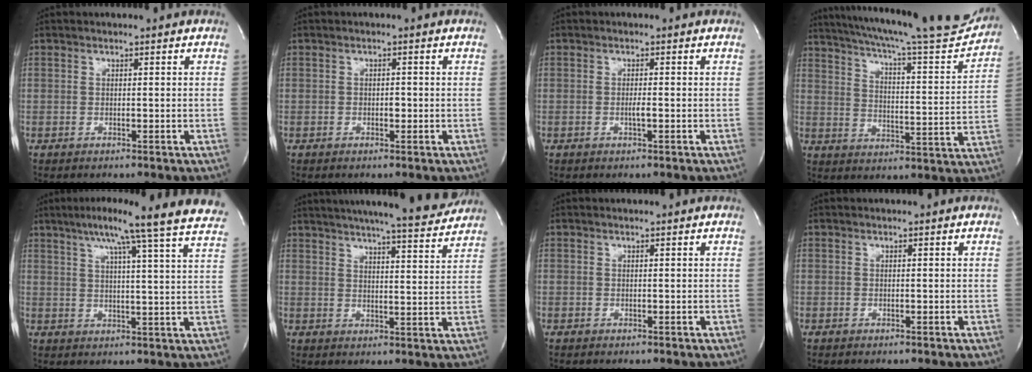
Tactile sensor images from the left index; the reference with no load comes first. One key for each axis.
{"total": 0.9, "fx": -0.4, "fy": 0.5, "fz": 0.7, "tx": -0.011, "ty": -0.001, "tz": -0.008}
{"total": 1.1, "fx": -0.5, "fy": -0.1, "fz": 1.0, "tx": -0.022, "ty": -0.004, "tz": -0.009}
{"total": 24.3, "fx": 21.9, "fy": 1.5, "fz": 10.5, "tx": -0.172, "ty": -0.049, "tz": 0.288}
{"total": 21.8, "fx": 18.4, "fy": -1.8, "fz": 11.5, "tx": -0.183, "ty": -0.031, "tz": 0.222}
{"total": 18.3, "fx": 16.6, "fy": 0.9, "fz": 7.5, "tx": -0.117, "ty": -0.021, "tz": 0.213}
{"total": 0.0}
{"total": 0.0}